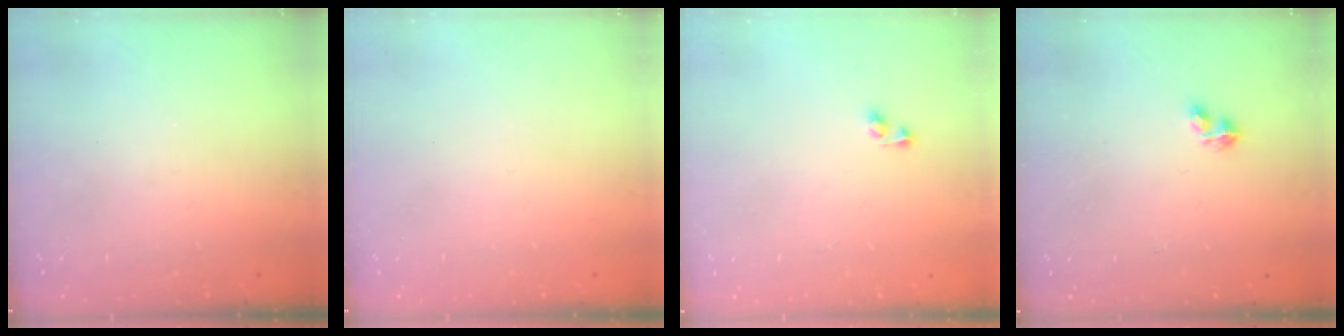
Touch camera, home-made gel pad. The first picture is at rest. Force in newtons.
{"total": 0.0}
{"total": 2.9, "press": 2.9, "slide": 0.2}
{"total": 2.2, "press": 2.2, "slide": 0.4}